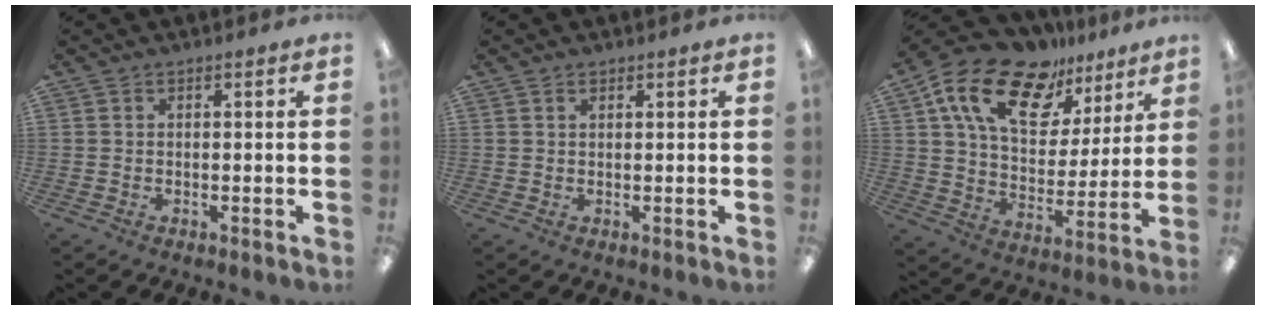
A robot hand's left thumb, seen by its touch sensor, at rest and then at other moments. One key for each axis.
{"total": 1.0, "fx": 0.7, "fy": 0.4, "fz": 0.6, "tx": -0.012, "ty": 0.001, "tz": 0.012}
{"total": 20.1, "fx": 12.9, "fy": 10.6, "fz": 11.3, "tx": -0.203, "ty": -0.067, "tz": 0.230}